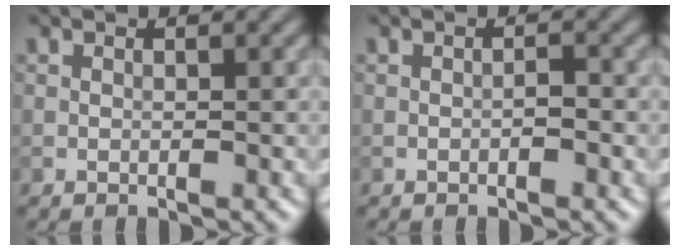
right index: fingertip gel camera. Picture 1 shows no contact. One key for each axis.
{"total": 0.7, "fx": -0.3, "fy": 0.2, "fz": 0.7, "tx": -0.013, "ty": 0.002, "tz": -0.005}